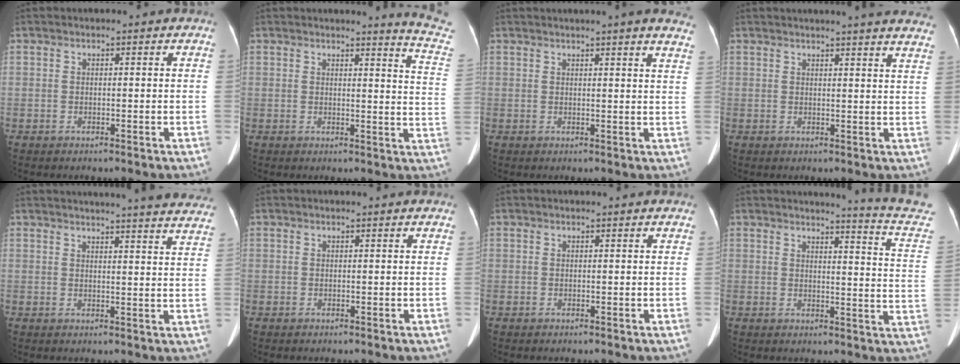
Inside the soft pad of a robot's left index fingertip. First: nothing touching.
{"total": 8.9, "force": [8.7, -1.2, 1.4], "torque": [-0.015, -0.095, 0.070]}
{"total": 10.2, "force": [9.1, 0.0, 4.6], "torque": [-0.048, -0.019, 0.081]}
{"total": 15.3, "force": [14.3, 0.4, 5.6], "torque": [-0.064, -0.033, 0.150]}
{"total": 20.9, "force": [19.7, 1.2, 7.0], "torque": [-0.089, -0.036, 0.219]}
{"total": 0.0}
{"total": 0.0}
{"total": 11.1, "force": [10.7, -2.0, 2.3], "torque": [-0.031, -0.102, 0.100]}